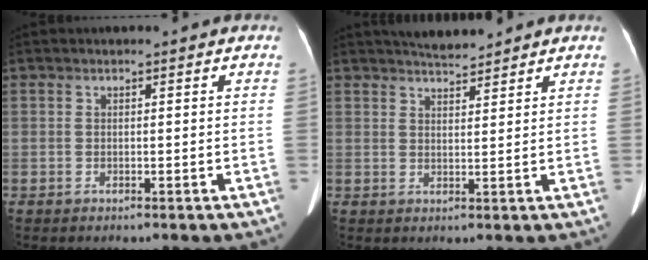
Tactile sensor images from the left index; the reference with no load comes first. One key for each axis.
{"total": 3.9, "fx": 3.7, "fy": 0.4, "fz": 1.1, "tx": -0.019, "ty": 0.011, "tz": 0.064}